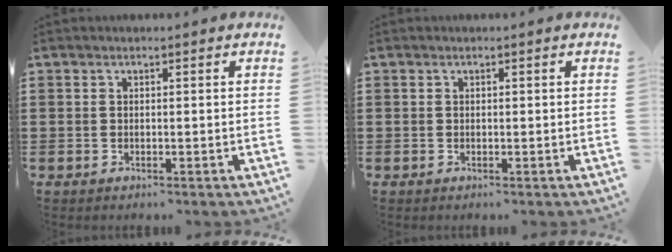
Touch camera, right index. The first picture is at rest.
{"total": 0.0}